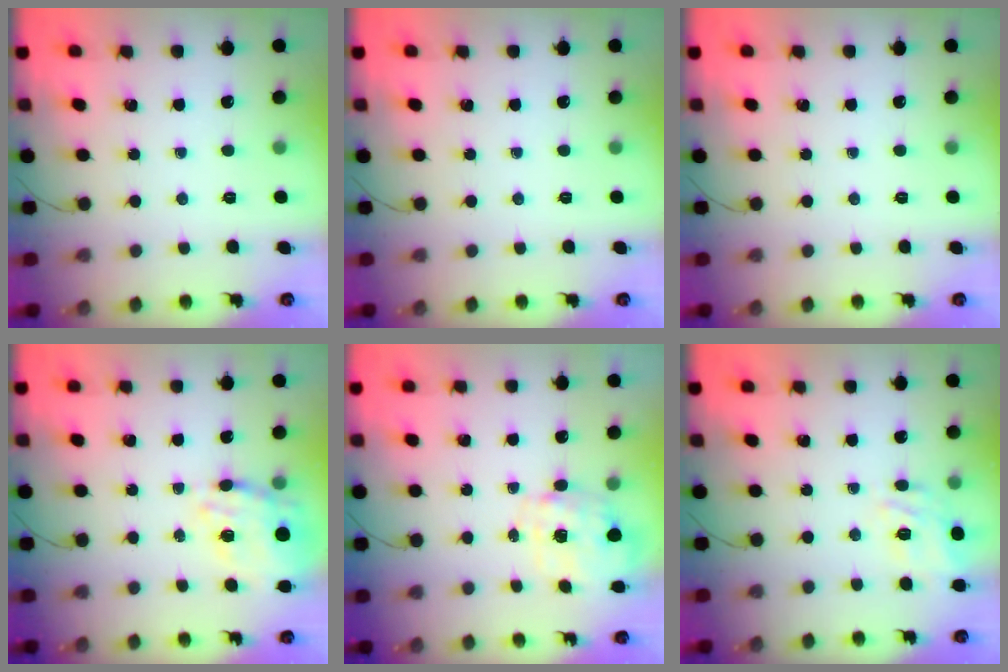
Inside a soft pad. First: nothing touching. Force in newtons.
{"total": 0.0}
{"total": 0.0}
{"total": 14.6, "press": 14.1, "slide": 3.5}
{"total": 2.7, "press": 2.6, "slide": 0.9}
{"total": 6.5, "press": 6.4, "slide": 1.0}